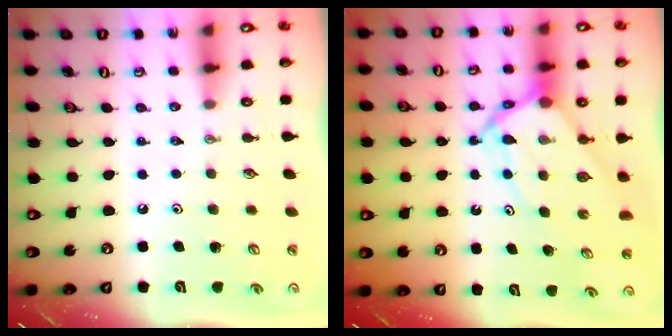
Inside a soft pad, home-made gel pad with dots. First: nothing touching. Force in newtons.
{"total": 9.5, "press": 9.5, "slide": 0.8}